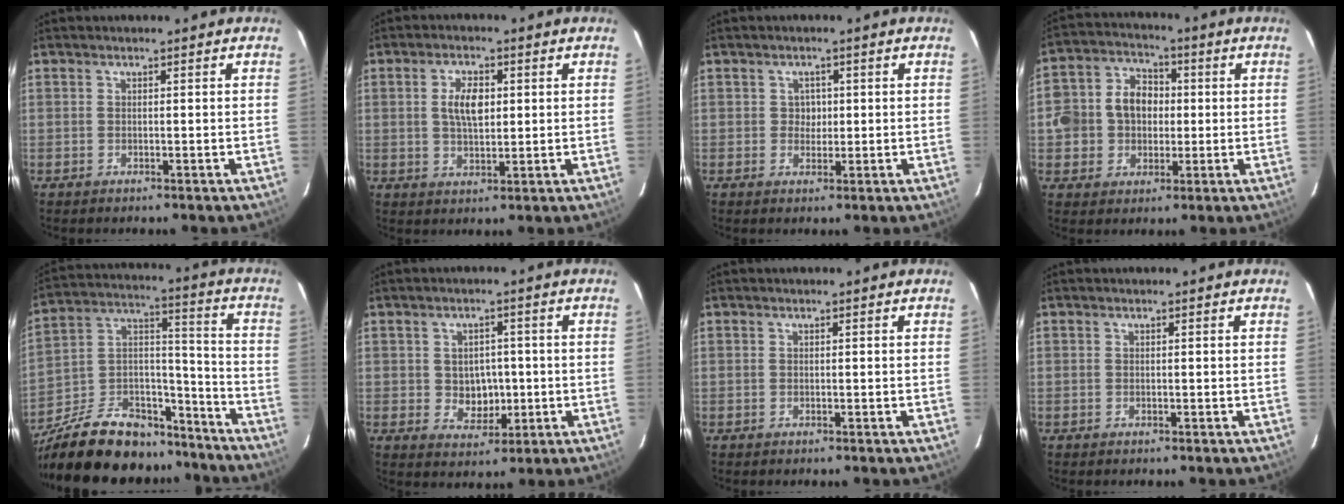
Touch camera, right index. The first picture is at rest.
{"total": 5.7, "force": [1.1, 2.9, 4.8], "torque": [-0.088, 0.006, 0.022]}
{"total": 2.2, "force": [0.2, 2.1, 0.3], "torque": [-0.002, 0.008, 0.004]}
{"total": 10.4, "force": [-0.2, 9.3, 4.7], "torque": [-0.111, 0.034, -0.003]}
{"total": 26.6, "force": [-20.0, 12.1, 12.6], "torque": [-0.260, 0.039, -0.301]}
{"total": 5.3, "force": [-0.3, 4.7, 2.5], "torque": [-0.045, 0.004, 0.008]}
{"total": 0.0}
{"total": 0.0}